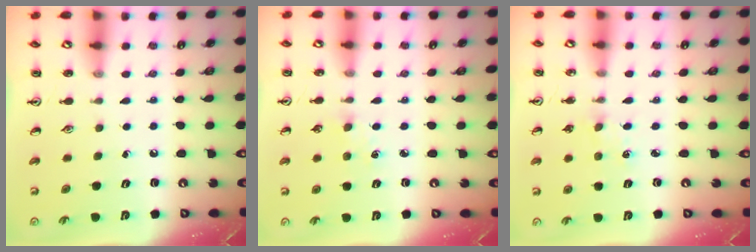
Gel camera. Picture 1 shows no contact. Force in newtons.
{"total": 2.7, "press": 2.7, "slide": 0.4}
{"total": 2.1, "press": 2.1, "slide": 0.3}